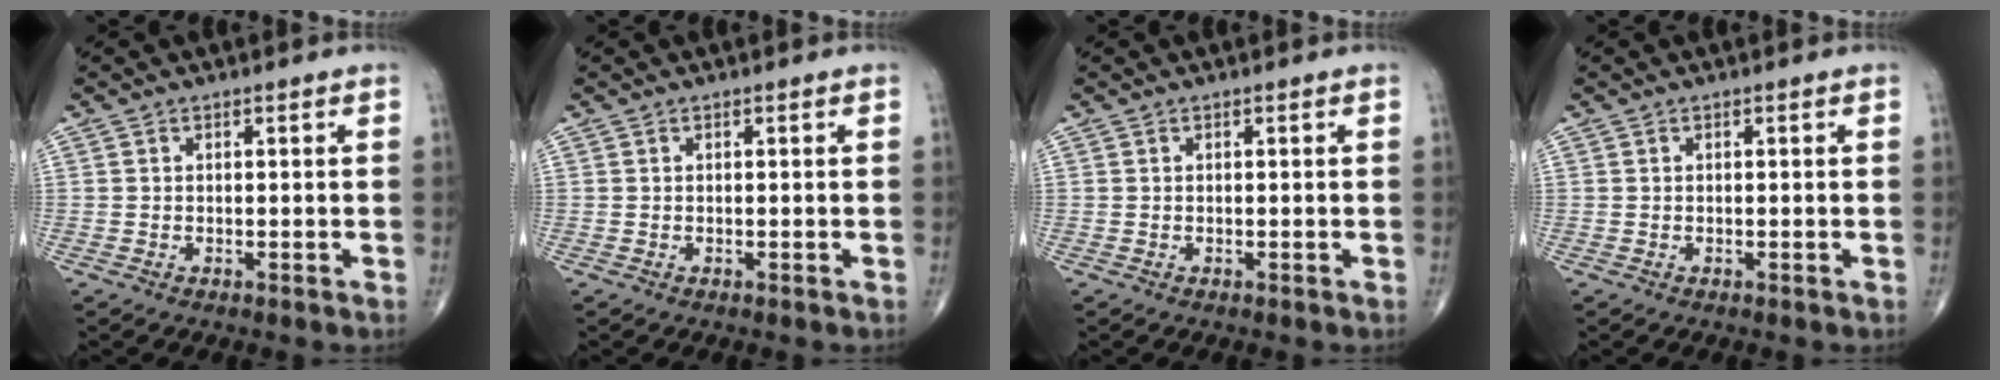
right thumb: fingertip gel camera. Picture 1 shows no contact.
{"total": 0.0}
{"total": 0.0}
{"total": 0.0}